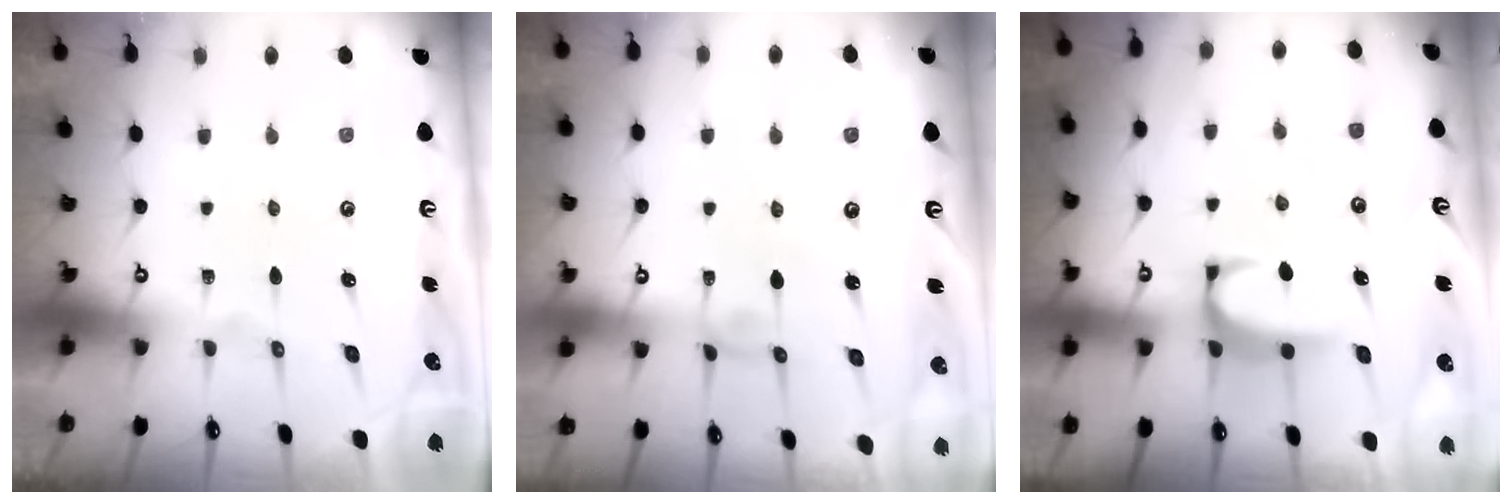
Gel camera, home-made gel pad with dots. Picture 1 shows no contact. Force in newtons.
{"total": 2.9, "press": 2.9, "slide": 0.1}
{"total": 2.2, "press": 2.2, "slide": 0.3}